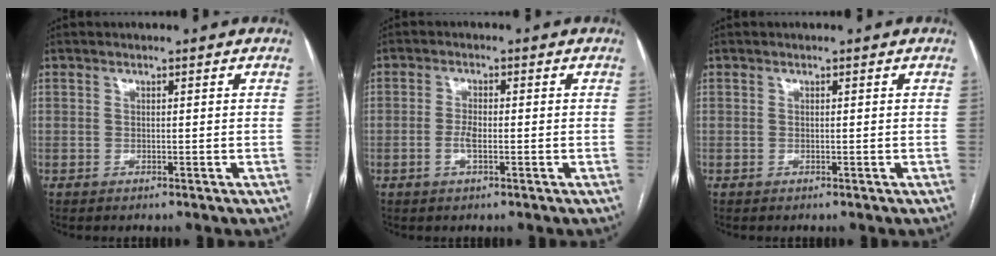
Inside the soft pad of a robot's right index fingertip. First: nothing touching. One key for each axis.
{"total": 2.6, "fx": -0.7, "fy": 0.8, "fz": 2.4, "tx": -0.051, "ty": 0.001, "tz": -0.014}
{"total": 0.0}